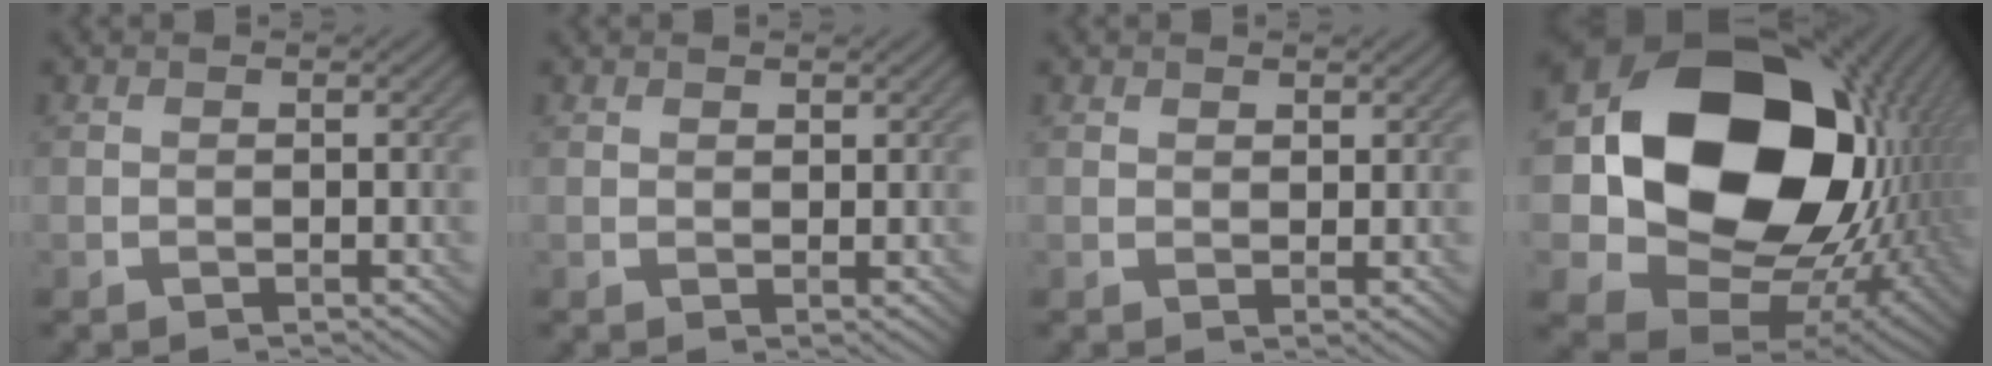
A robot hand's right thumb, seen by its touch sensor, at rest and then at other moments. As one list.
[{"total": 0.9, "force": [0.7, 0.5, 0.4], "torque": [-0.006, -0.002, 0.015]}, {"total": 1.3, "force": [0.9, 0.7, 0.5], "torque": [-0.008, -0.003, 0.019]}, {"total": 21.5, "force": [3.2, 16.8, 12.9], "torque": [-0.288, -0.035, 0.092]}]